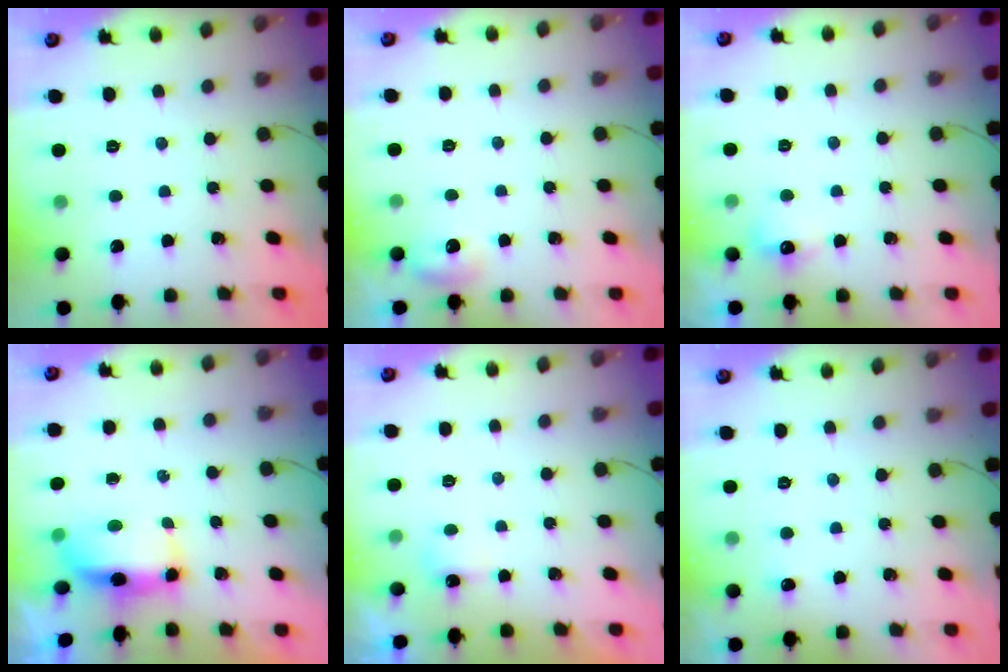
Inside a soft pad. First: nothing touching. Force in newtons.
{"total": 5.6, "press": 5.5, "slide": 1.4}
{"total": 5.4, "press": 5.0, "slide": 2.2}
{"total": 7.9, "press": 7.3, "slide": 3.1}
{"total": 2.3, "press": 2.2, "slide": 0.6}
{"total": 2.9, "press": 2.7, "slide": 1.2}